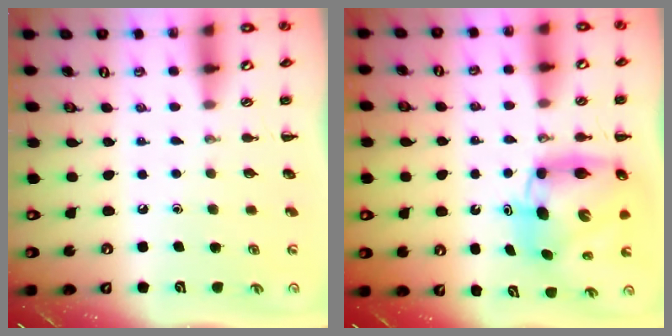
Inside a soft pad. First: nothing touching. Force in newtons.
{"total": 9.7, "press": 9.3, "slide": 2.8}